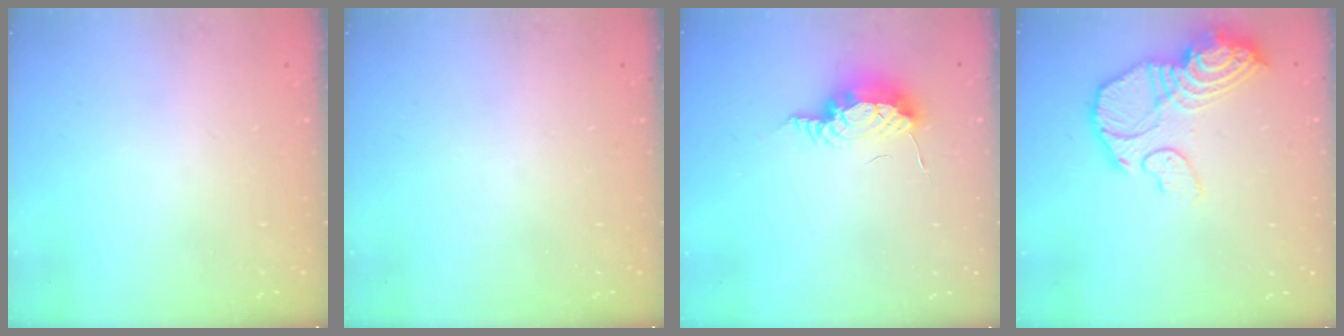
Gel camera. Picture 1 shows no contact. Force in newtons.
{"total": 0.0}
{"total": 8.5, "press": 8.3, "slide": 1.8}
{"total": 15.3, "press": 15.2, "slide": 1.4}